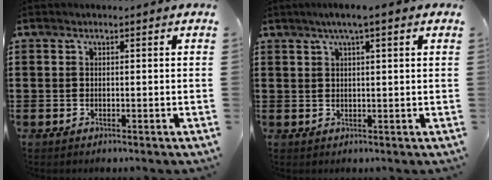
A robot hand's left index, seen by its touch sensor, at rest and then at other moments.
{"total": 3.0, "force": [1.7, 0.1, 2.4], "torque": [-0.049, 0.003, 0.029]}